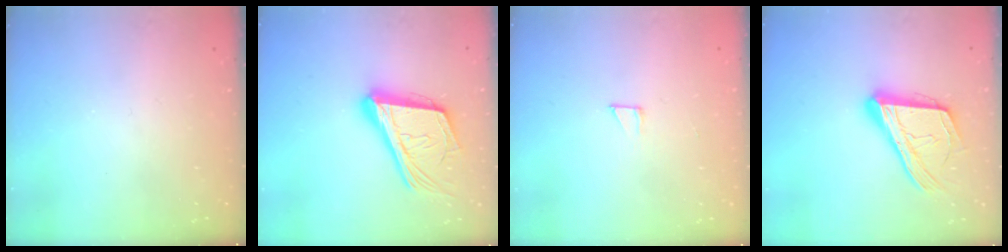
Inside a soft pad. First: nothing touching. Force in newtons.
{"total": 23.2, "press": 22.7, "slide": 5.0}
{"total": 2.6, "press": 2.6, "slide": 0.1}
{"total": 18.8, "press": 18.7, "slide": 2.4}